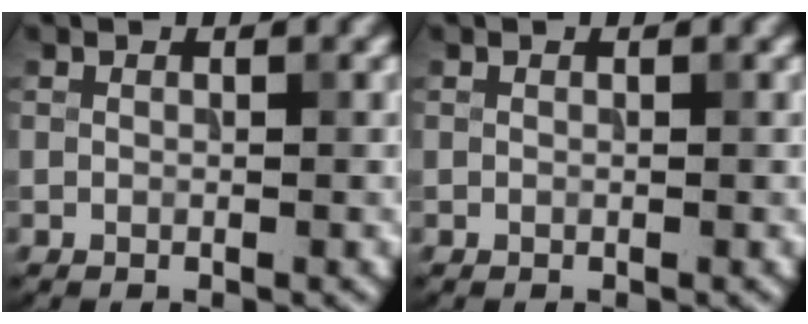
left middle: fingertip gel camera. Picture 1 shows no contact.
{"total": 0.0}